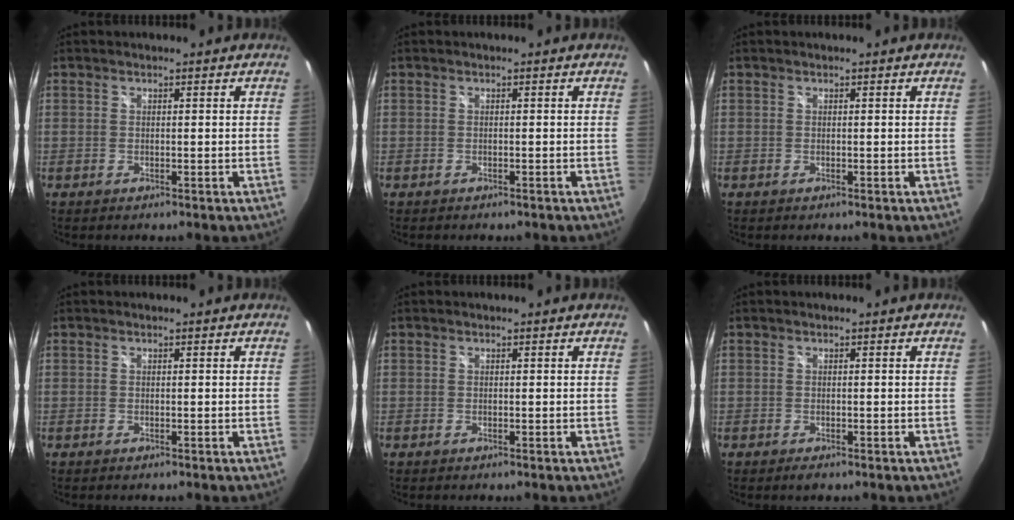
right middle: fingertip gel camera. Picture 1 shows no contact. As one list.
[{"total": 1.0, "force": [-0.8, 0.4, 0.3], "torque": [-0.009, -0.002, -0.010]}, {"total": 0.0}, {"total": 0.0}, {"total": 0.0}, {"total": 1.1, "force": [-0.7, 0.3, 0.7], "torque": [-0.012, -0.003, -0.012]}]